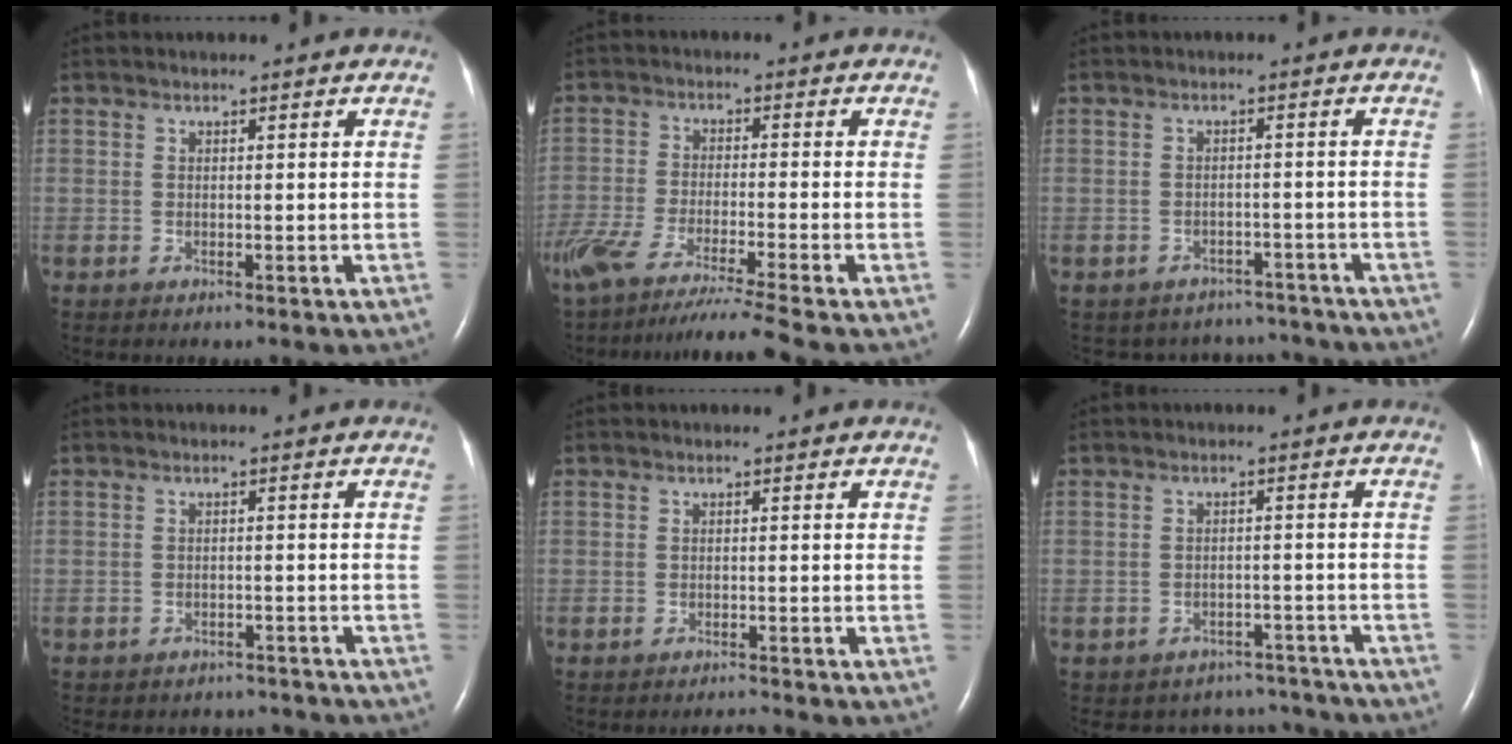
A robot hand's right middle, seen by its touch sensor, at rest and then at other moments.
{"total": 14.6, "force": [-11.9, -1.5, 8.3], "torque": [-0.147, -0.060, -0.200]}
{"total": 8.4, "force": [-7.7, 3.3, -0.1], "torque": [0.001, 0.024, -0.086]}
{"total": 7.2, "force": [-6.7, 2.6, 0.8], "torque": [-0.016, 0.004, -0.076]}
{"total": 1.1, "force": [-1.1, -0.3, 0.1], "torque": [-0.006, -0.006, -0.014]}
{"total": 7.4, "force": [-6.8, 3.0, -0.6], "torque": [0.012, 0.028, -0.076]}